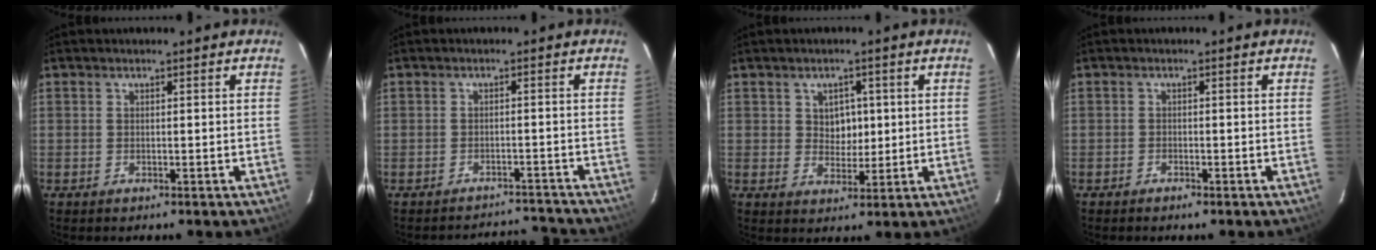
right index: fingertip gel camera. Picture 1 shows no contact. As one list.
[{"total": 8.0, "force": [-7.6, 2.5, 0.7], "torque": [-0.010, 0.035, -0.093]}, {"total": 4.2, "force": [0.9, 3.5, 2.1], "torque": [-0.030, 0.008, 0.017]}, {"total": 1.2, "force": [-1.0, 0.4, 0.4], "torque": [-0.012, -0.001, -0.021]}]